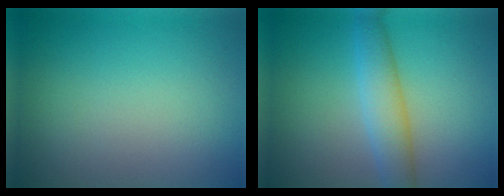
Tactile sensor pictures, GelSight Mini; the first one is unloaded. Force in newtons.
{"total": 3.8, "press": 3.8, "slide": 0.2}